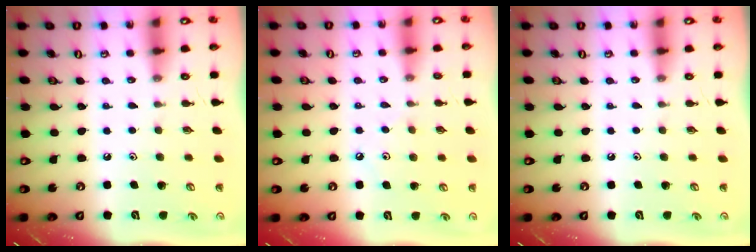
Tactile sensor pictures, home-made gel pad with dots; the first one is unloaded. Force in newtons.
{"total": 4.4, "press": 4.4, "slide": 0.5}
{"total": 0.0}